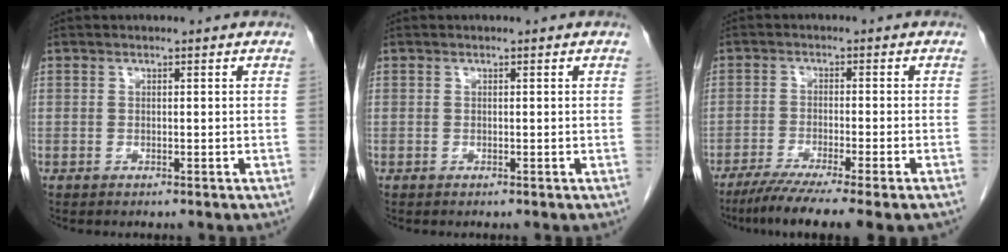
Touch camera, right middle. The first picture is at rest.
{"total": 0.0}
{"total": 10.1, "force": [-7.8, -0.7, 6.4], "torque": [-0.092, -0.030, -0.120]}